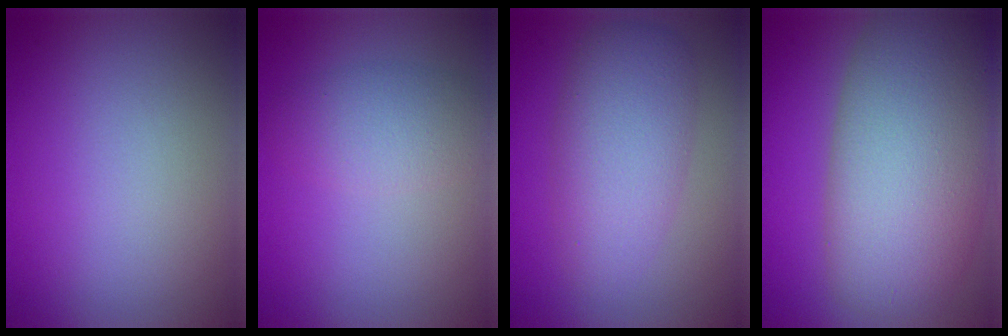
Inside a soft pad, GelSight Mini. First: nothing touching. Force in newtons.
{"total": 3.4, "press": 3.4, "slide": 0.3}
{"total": 5.3, "press": 5.3, "slide": 0.0}
{"total": 13.1, "press": 13.1, "slide": 0.8}